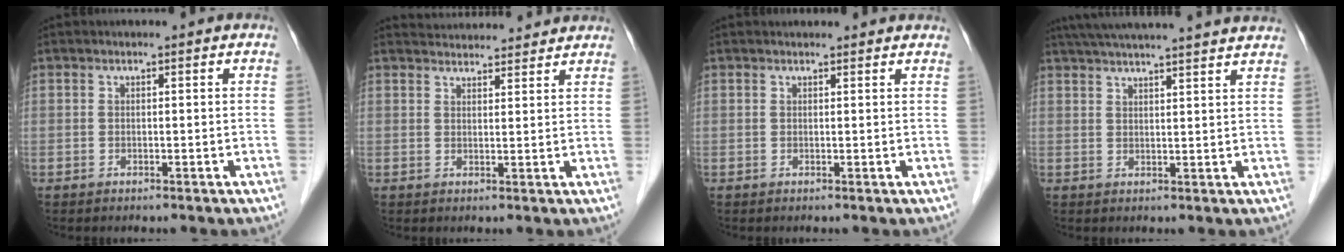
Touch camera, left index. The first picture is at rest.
{"total": 8.2, "force": [8.0, 1.3, 1.2], "torque": [-0.015, 0.027, 0.102]}
{"total": 4.2, "force": [4.0, 1.0, 0.9], "torque": [-0.010, 0.023, 0.042]}
{"total": 19.8, "force": [17.9, 0.3, 8.3], "torque": [-0.140, 0.024, 0.239]}